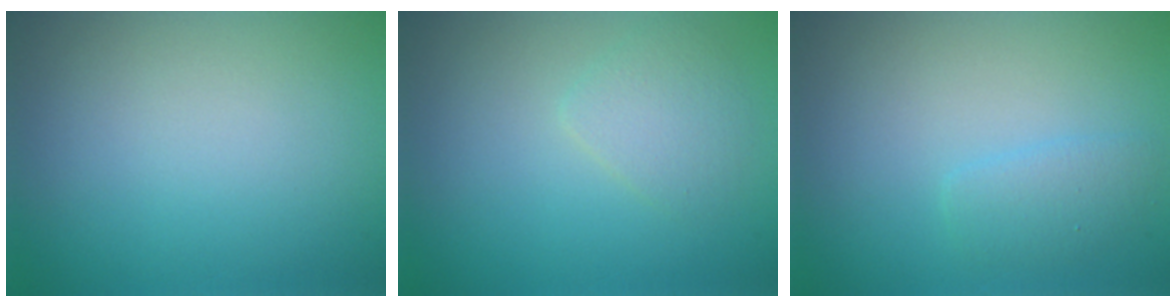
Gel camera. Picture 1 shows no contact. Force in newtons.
{"total": 1.9, "press": 1.9, "slide": 0.1}
{"total": 1.5, "press": 1.5, "slide": 0.1}